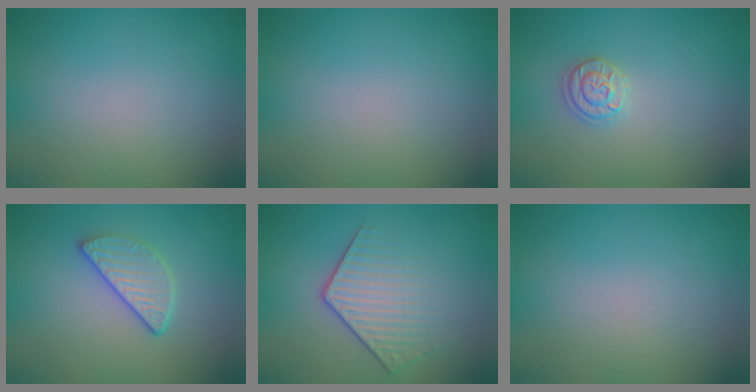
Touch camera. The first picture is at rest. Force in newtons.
{"total": 0.0}
{"total": 1.8, "press": 1.8, "slide": 0.1}
{"total": 3.1, "press": 2.4, "slide": 1.9}
{"total": 4.1, "press": 3.0, "slide": 2.8}
{"total": 0.0}